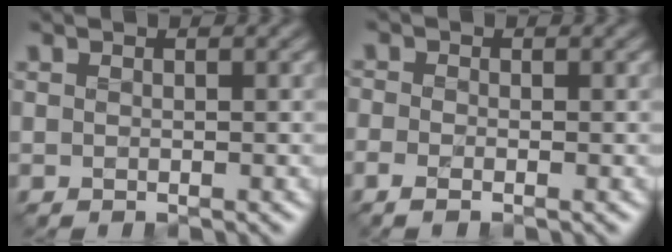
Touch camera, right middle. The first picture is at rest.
{"total": 1.4, "force": [-1.3, -0.5, -0.1], "torque": [-0.014, -0.005, -0.009]}